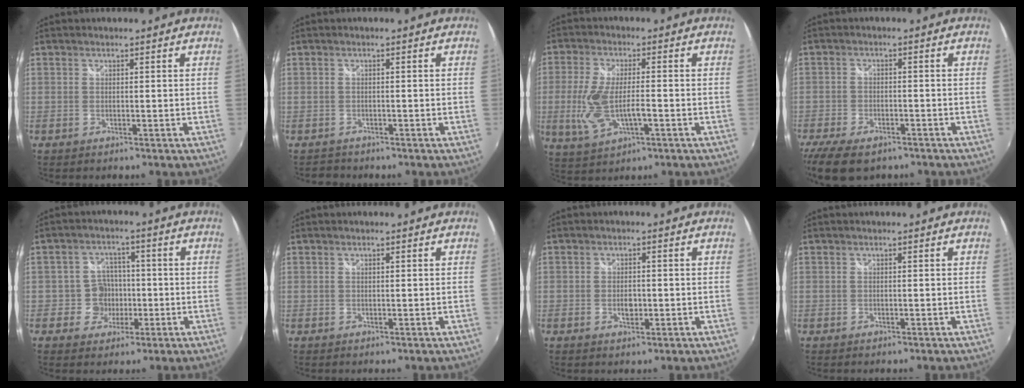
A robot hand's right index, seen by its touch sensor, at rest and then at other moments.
{"total": 1.8, "force": [-1.6, 0.8, -0.1], "torque": [-0.003, -0.002, -0.026]}
{"total": 10.4, "force": [-2.3, 4.1, 9.3], "torque": [-0.196, -0.012, -0.039]}
{"total": 10.7, "force": [-7.9, 4.8, 5.4], "torque": [-0.140, -0.028, -0.137]}
{"total": 5.5, "force": [-1.4, 5.3, 0.7], "torque": [-0.010, 0.014, -0.021]}
{"total": 0.0}
{"total": 2.5, "force": [-0.5, 1.6, 1.8], "torque": [-0.030, -0.001, -0.010]}
{"total": 0.0}